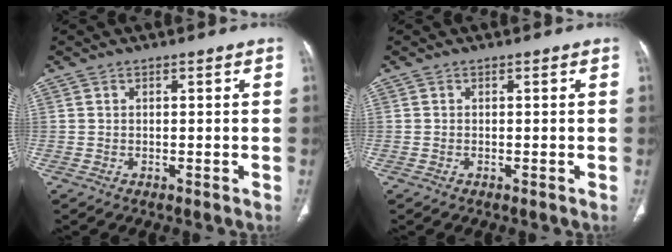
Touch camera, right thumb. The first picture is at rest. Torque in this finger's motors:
{"motor_torque": [-0.11, -0.05, 0.04, -0.02, -0.01]}